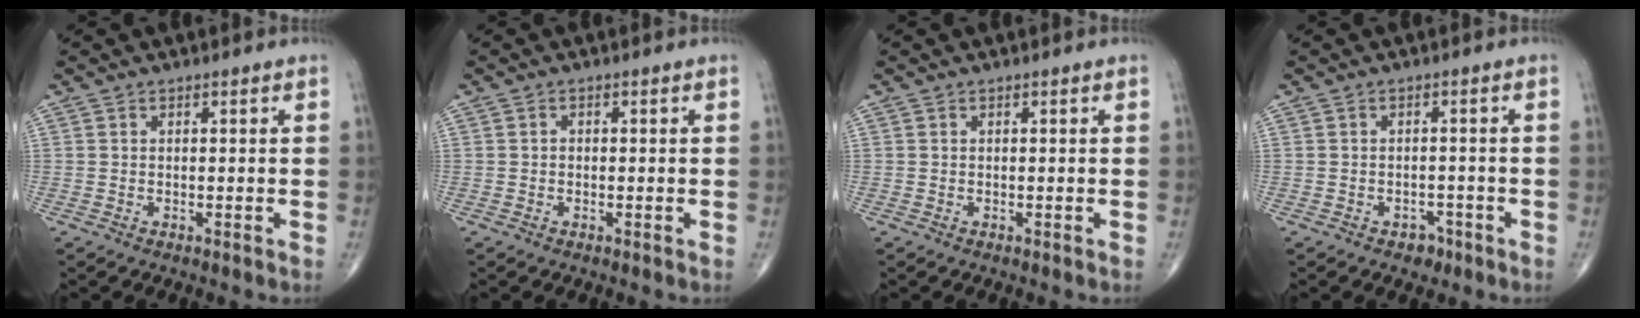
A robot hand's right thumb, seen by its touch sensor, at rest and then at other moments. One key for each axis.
{"total": 0.6, "fx": -0.1, "fy": 0.5, "fz": 0.3, "tx": -0.001, "ty": 0.002, "tz": -0.005}
{"total": 0.0}
{"total": 2.5, "fx": -1.6, "fy": 1.8, "fz": 0.9, "tx": -0.004, "ty": 0.011, "tz": -0.018}